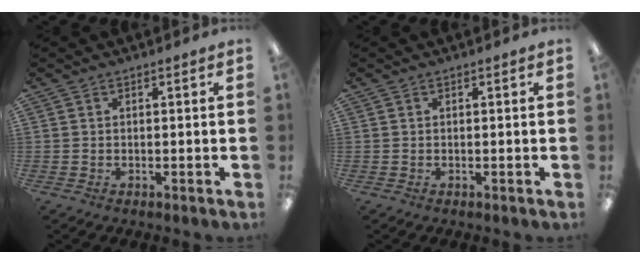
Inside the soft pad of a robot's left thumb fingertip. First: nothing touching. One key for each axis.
{"total": 0.0}